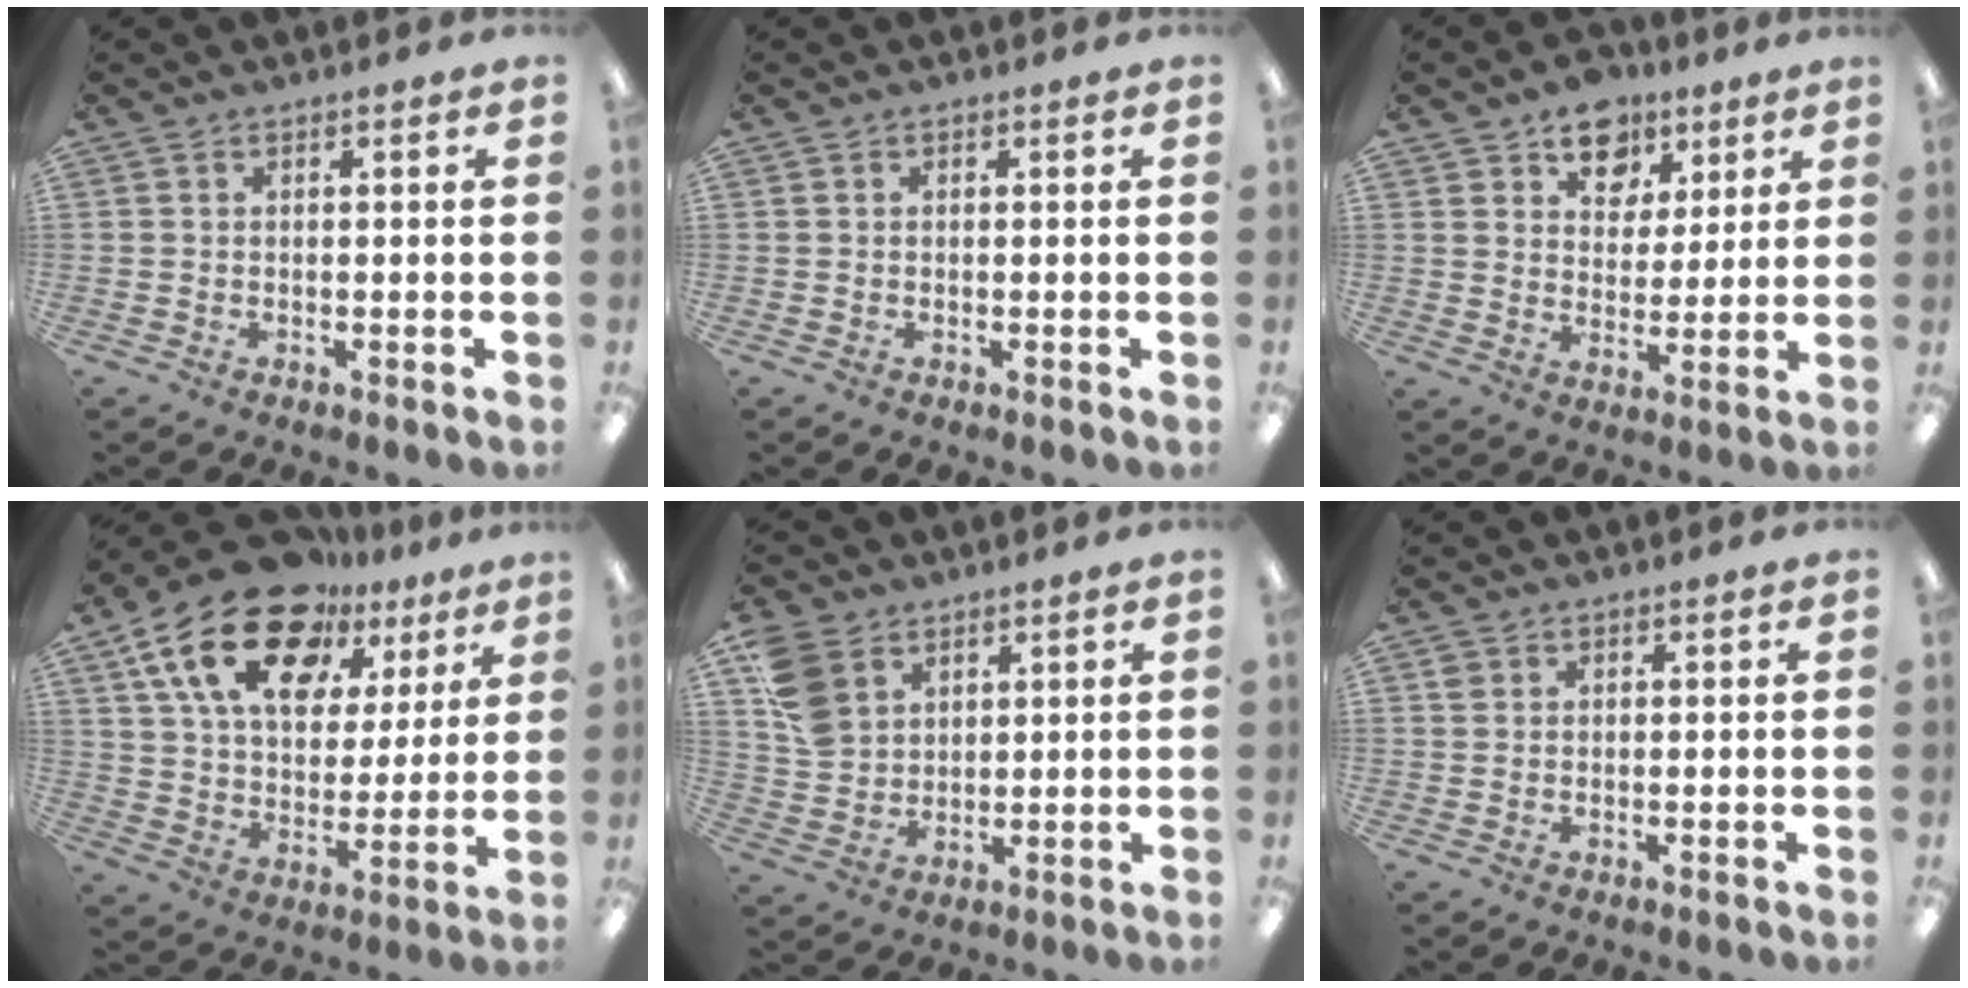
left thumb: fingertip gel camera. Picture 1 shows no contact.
{"total": 0.0}
{"total": 10.4, "force": [7.0, 7.2, 2.5], "torque": [-0.031, -0.044, 0.126]}
{"total": 21.2, "force": [12.9, 11.7, 12.0], "torque": [-0.216, -0.061, 0.231]}
{"total": 11.0, "force": [5.8, 8.2, 4.7], "torque": [-0.112, -0.010, 0.115]}
{"total": 1.2, "force": [0.6, 1.0, 0.2], "torque": [0.003, 0.001, 0.010]}